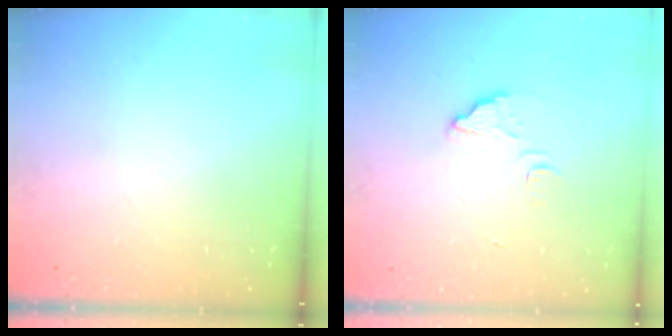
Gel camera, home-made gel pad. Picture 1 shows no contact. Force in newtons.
{"total": 4.5, "press": 4.5, "slide": 0.3}